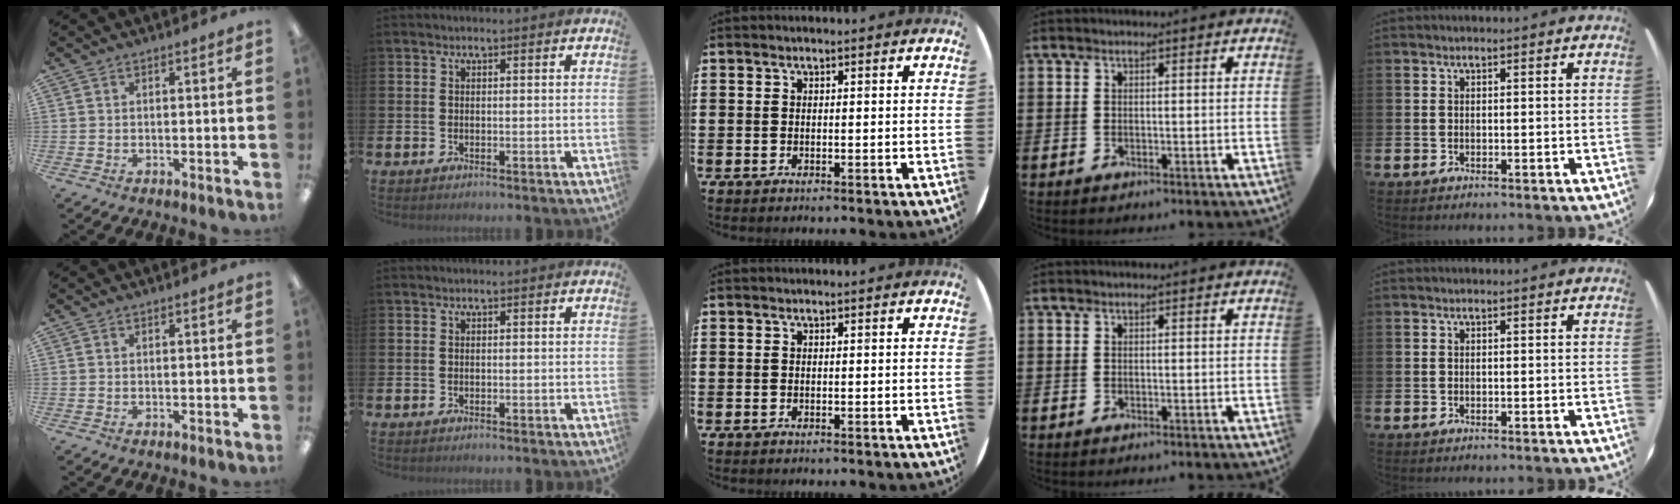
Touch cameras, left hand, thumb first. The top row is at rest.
{}